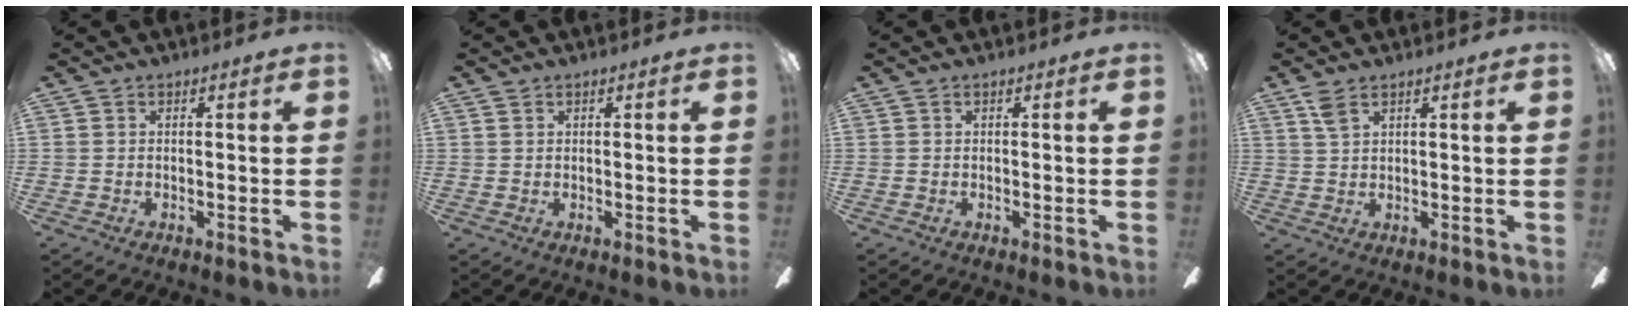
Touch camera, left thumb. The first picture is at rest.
{"total": 0.6, "force": [0.4, 0.5, 0.1], "torque": [-0.003, 0.004, 0.006]}
{"total": 0.0}
{"total": 3.2, "force": [2.2, 1.2, 1.9], "torque": [-0.045, 0.001, 0.040]}